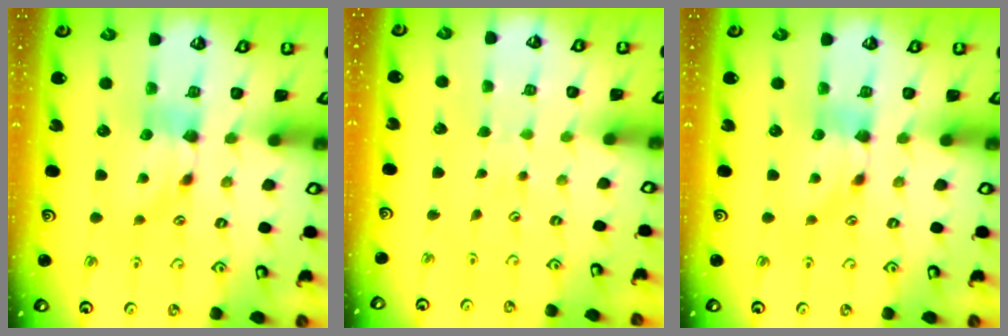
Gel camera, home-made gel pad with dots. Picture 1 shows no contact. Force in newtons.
{"total": 4.5, "press": 4.5, "slide": 0.3}
{"total": 0.0}